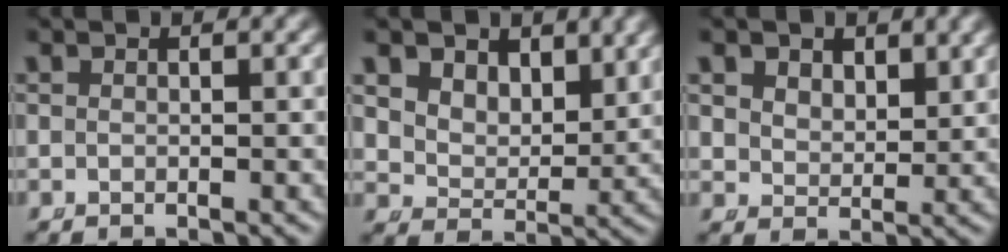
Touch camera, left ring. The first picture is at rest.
{"total": 6.7, "force": [3.2, 5.2, 2.8], "torque": [-0.074, -0.012, 0.052]}
{"total": 2.9, "force": [2.0, 1.7, 1.1], "torque": [-0.026, -0.016, 0.049]}